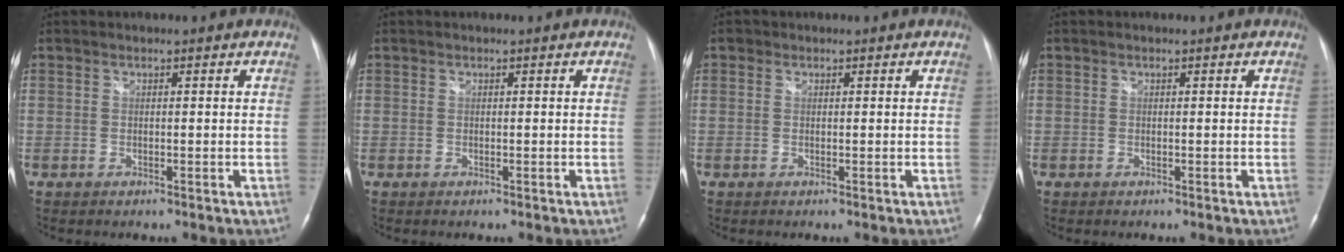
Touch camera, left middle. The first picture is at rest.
{"total": 0.0}
{"total": 0.6, "force": [0.3, 0.5, 0.1], "torque": [0.002, 0.002, 0.001]}
{"total": 0.0}